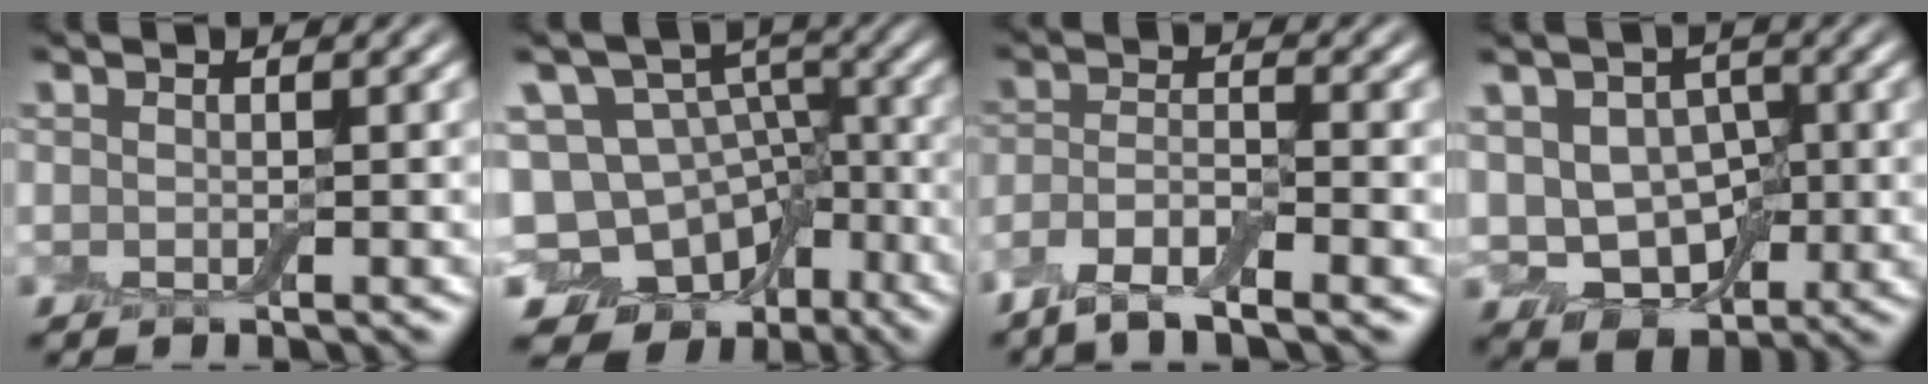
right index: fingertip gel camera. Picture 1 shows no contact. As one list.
[{"total": 14.5, "force": [-8.1, 10.9, 5.0], "torque": [-0.081, -0.006, -0.117]}, {"total": 4.6, "force": [-3.1, 1.2, 3.2], "torque": [-0.065, -0.008, -0.067]}, {"total": 8.3, "force": [-0.9, 6.2, 5.4], "torque": [-0.073, -0.004, -0.012]}]